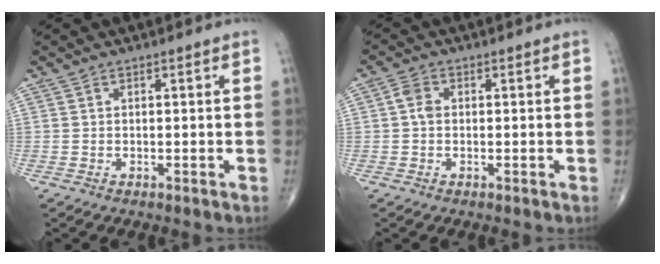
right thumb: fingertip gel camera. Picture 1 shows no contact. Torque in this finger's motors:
{"motor_torque": [-0.43, 0.66, 0.26, -0.19, 0.00]}